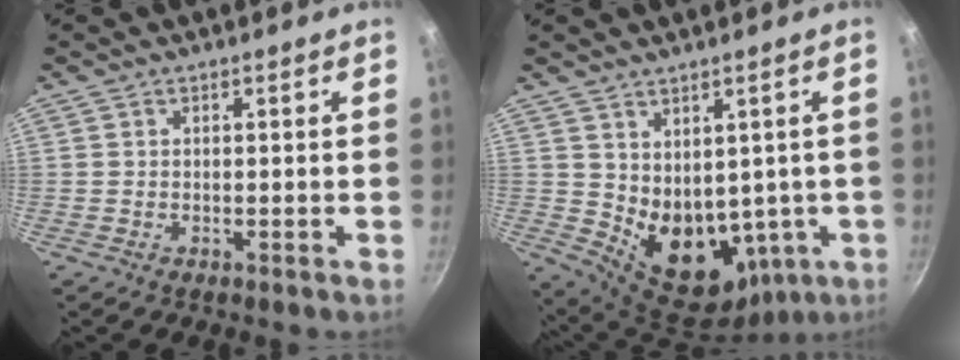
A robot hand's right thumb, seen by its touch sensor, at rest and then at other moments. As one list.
[{"total": 13.2, "force": [1.6, 9.6, 9.0], "torque": [-0.117, -0.028, 0.063]}]